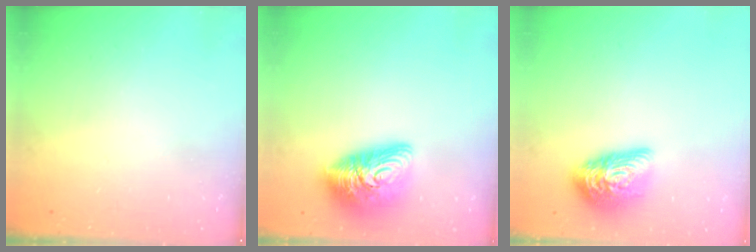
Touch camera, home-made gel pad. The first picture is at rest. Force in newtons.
{"total": 15.6, "press": 15.5, "slide": 1.1}
{"total": 14.9, "press": 14.9, "slide": 0.8}